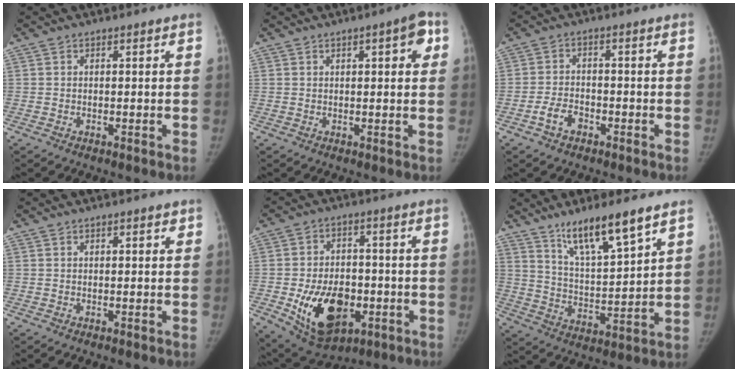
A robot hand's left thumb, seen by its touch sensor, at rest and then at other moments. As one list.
[{"total": 5.0, "force": [1.7, 1.6, 4.4], "torque": [-0.045, 0.004, 0.017]}, {"total": 4.0, "force": [-2.5, 2.5, 2.0], "torque": [-0.037, 0.020, -0.045]}, {"total": 1.5, "force": [0.7, 0.6, 1.2], "torque": [-0.012, 0.001, 0.008]}, {"total": 15.9, "force": [-4.8, 10.2, 11.2], "torque": [-0.148, 0.011, -0.061]}, {"total": 12.9, "force": [8.9, 2.3, 9.1], "torque": [-0.150, -0.054, 0.167]}]